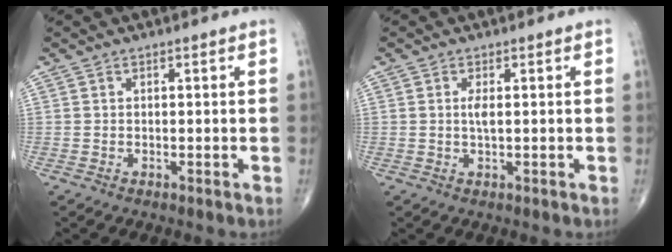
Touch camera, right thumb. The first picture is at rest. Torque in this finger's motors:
{"motor_torque": [2.12, 2.06, 0.60, -0.09, 0.02]}